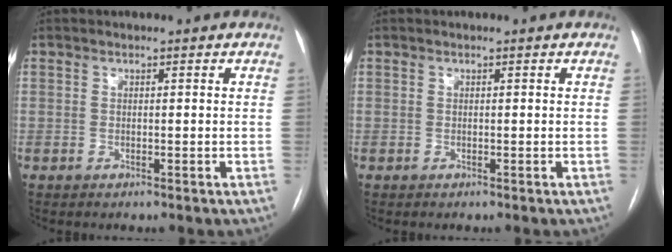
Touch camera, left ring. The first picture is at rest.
{"total": 0.0}